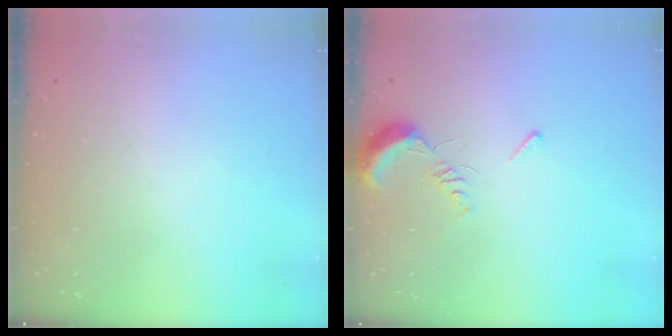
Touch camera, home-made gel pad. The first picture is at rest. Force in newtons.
{"total": 6.6, "press": 6.6, "slide": 0.7}